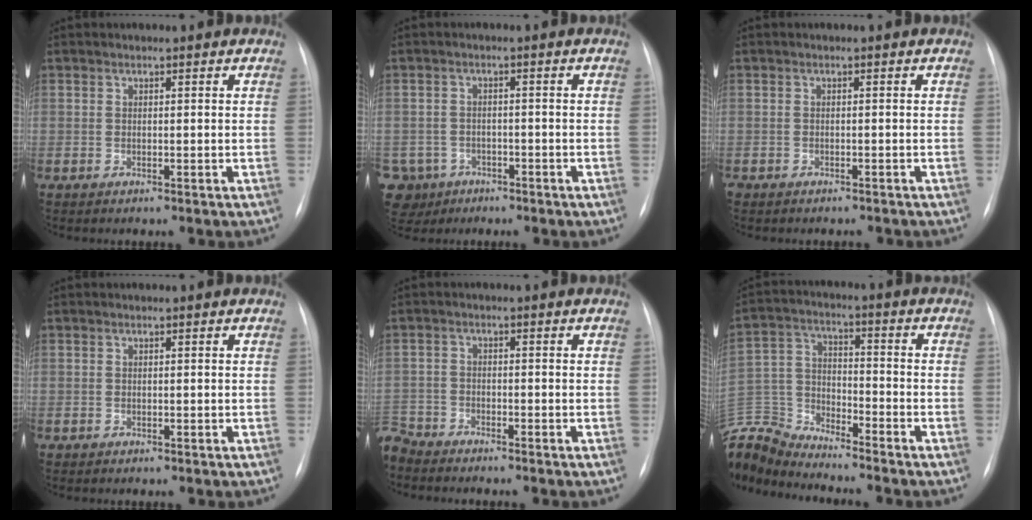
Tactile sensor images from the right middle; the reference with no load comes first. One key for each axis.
{"total": 8.7, "fx": -4.5, "fy": 7.3, "fz": 1.2, "tx": -0.047, "ty": 0.011, "tz": -0.067}
{"total": 3.6, "fx": -3.1, "fy": 1.6, "fz": 0.9, "tx": -0.009, "ty": -0.001, "tz": -0.040}
{"total": 0.0}
{"total": 5.5, "fx": -5.3, "fy": 1.4, "fz": 0.4, "tx": -0.004, "ty": -0.014, "tz": -0.105}
{"total": 13.7, "fx": -13.5, "fy": 1.2, "fz": 2.0, "tx": -0.050, "ty": 0.031, "tz": -0.260}